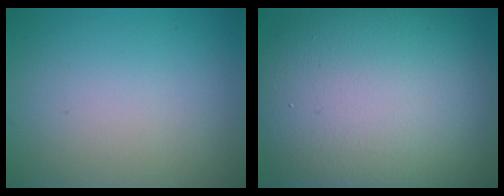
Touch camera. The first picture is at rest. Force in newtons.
{"total": 15.3, "press": 15.3, "slide": 1.0}